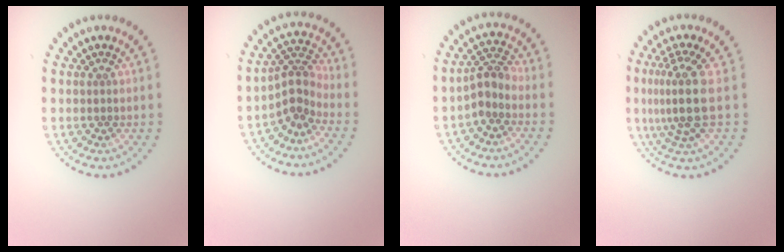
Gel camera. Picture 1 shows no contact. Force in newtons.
{"total": 2.9, "press": 2.0, "slide": 2.1}
{"total": 2.7, "press": 2.1, "slide": 1.7}
{"total": 4.0, "press": 3.0, "slide": 2.7}